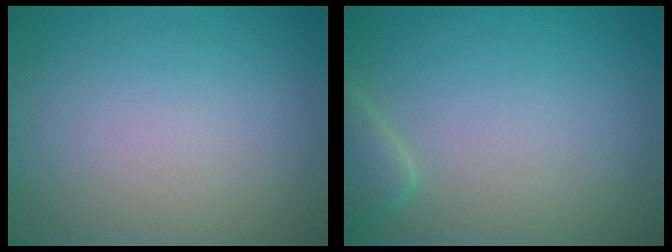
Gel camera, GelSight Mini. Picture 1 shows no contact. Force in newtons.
{"total": 2.3, "press": 2.2, "slide": 0.4}